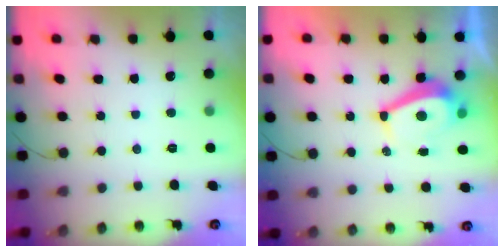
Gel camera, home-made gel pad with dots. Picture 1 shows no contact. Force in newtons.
{"total": 5.6, "press": 5.6, "slide": 0.2}